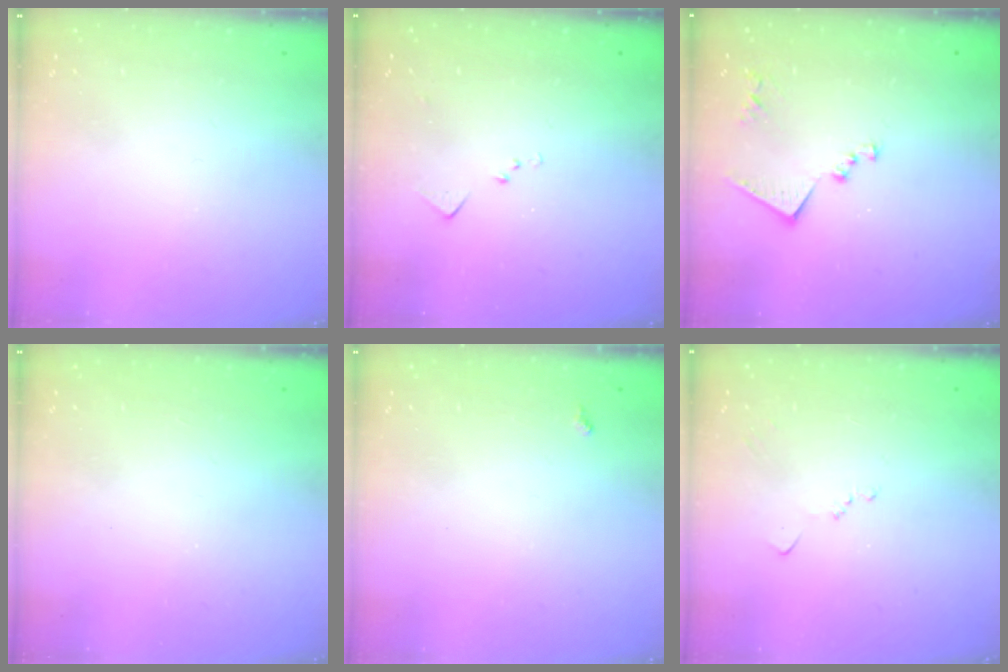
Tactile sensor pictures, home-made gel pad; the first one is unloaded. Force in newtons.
{"total": 6.3, "press": 6.3, "slide": 0.9}
{"total": 11.1, "press": 11.1, "slide": 0.9}
{"total": 1.2, "press": 1.0, "slide": 0.6}
{"total": 3.7, "press": 3.7, "slide": 0.5}
{"total": 6.6, "press": 6.5, "slide": 0.8}